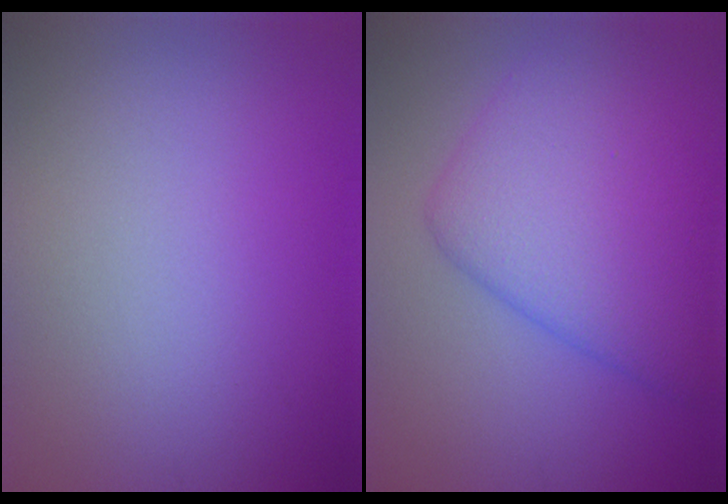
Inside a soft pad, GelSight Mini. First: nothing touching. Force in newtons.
{"total": 8.8, "press": 8.8, "slide": 0.4}